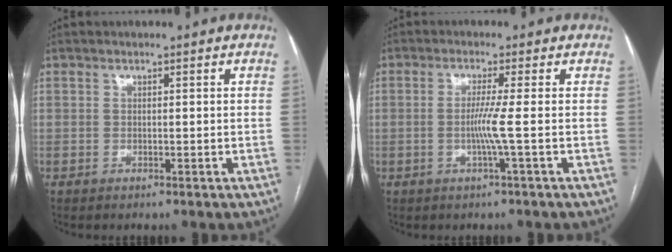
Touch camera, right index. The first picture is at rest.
{"total": 3.6, "force": [-0.7, -1.5, 3.2], "torque": [-0.066, -0.007, -0.014]}